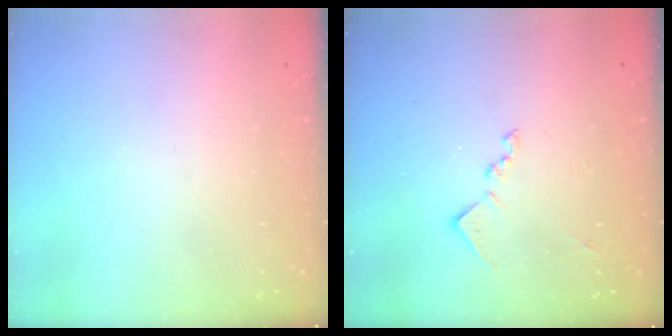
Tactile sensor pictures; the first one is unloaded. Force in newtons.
{"total": 8.9, "press": 8.9, "slide": 0.6}